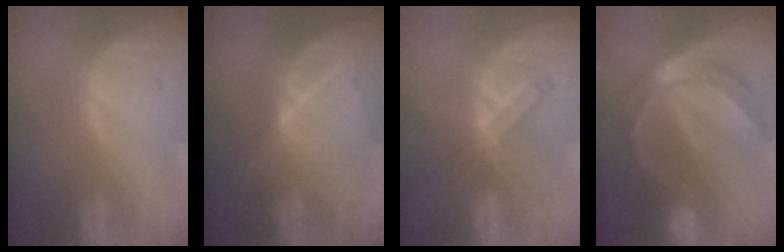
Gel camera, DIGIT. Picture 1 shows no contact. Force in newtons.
{"total": 9.2, "press": 8.2, "slide": 4.0}
{"total": 6.3, "press": 5.8, "slide": 2.4}
{"total": 8.5, "press": 8.5, "slide": 0.7}